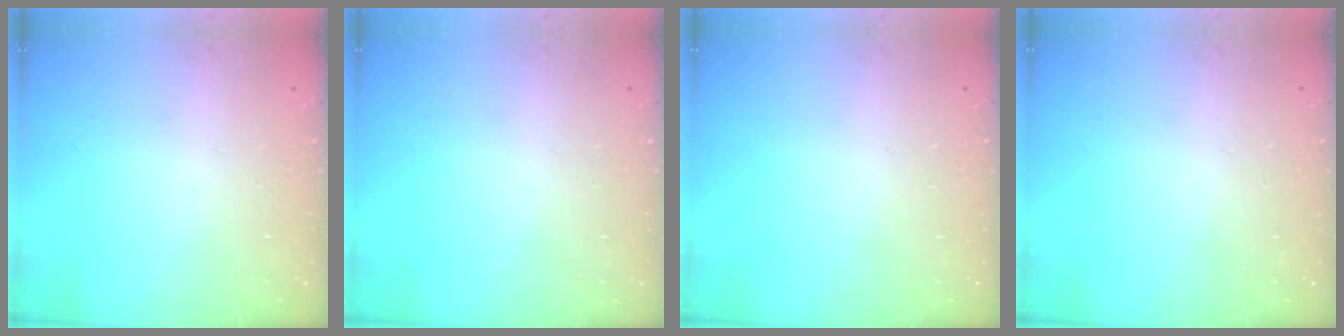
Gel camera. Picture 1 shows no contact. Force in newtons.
{"total": 0.0}
{"total": 0.0}
{"total": 0.0}